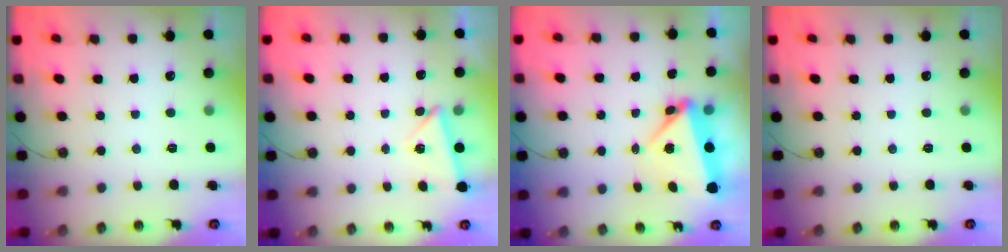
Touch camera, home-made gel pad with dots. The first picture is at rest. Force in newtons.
{"total": 2.3, "press": 2.1, "slide": 1.0}
{"total": 7.8, "press": 4.9, "slide": 6.0}
{"total": 0.0}